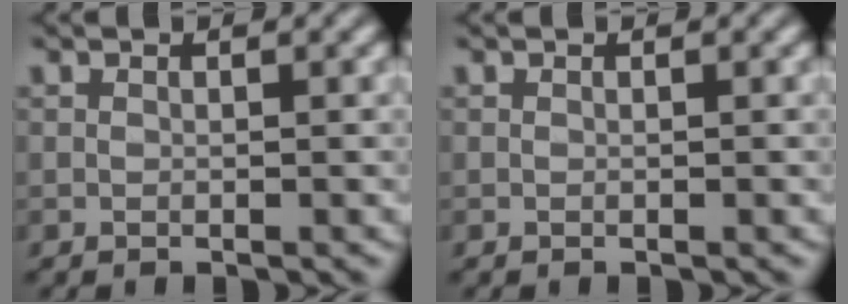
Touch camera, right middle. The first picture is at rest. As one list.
[{"total": 0.0}]